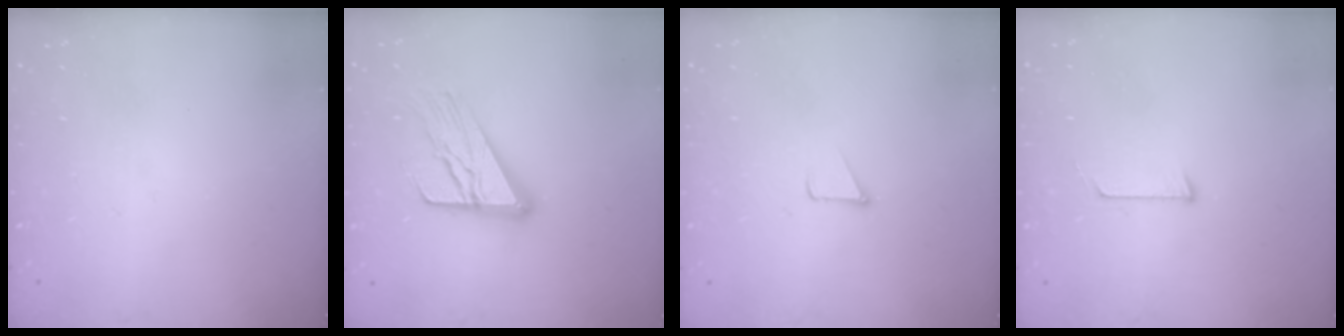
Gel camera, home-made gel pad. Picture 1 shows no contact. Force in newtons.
{"total": 16.5, "press": 16.5, "slide": 1.6}
{"total": 1.2, "press": 1.2, "slide": 0.1}
{"total": 3.9, "press": 3.9, "slide": 0.4}